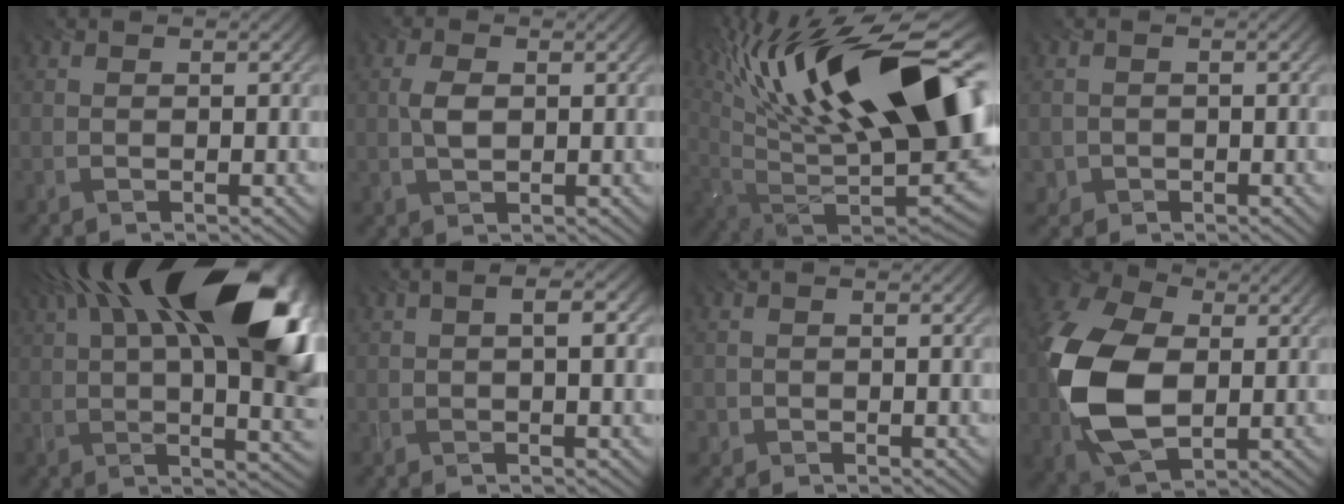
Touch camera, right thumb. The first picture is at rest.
{"total": 2.8, "force": [0.0, 1.6, 2.3], "torque": [-0.056, 0.004, 0.000]}
{"total": 20.8, "force": [8.0, 7.6, 17.6], "torque": [-0.305, 0.030, 0.149]}
{"total": 1.4, "force": [-0.5, 1.3, -0.2], "torque": [-0.001, -0.002, -0.013]}
{"total": 23.0, "force": [8.6, 9.6, 19.0], "torque": [-0.275, 0.054, 0.127]}
{"total": 2.1, "force": [-0.1, 0.6, 2.0], "torque": [-0.028, 0.006, -0.003]}
{"total": 0.9, "force": [-0.5, 0.8, -0.1], "torque": [0.003, -0.001, -0.013]}
{"total": 14.4, "force": [-0.3, 9.5, 10.8], "torque": [-0.275, 0.001, -0.001]}